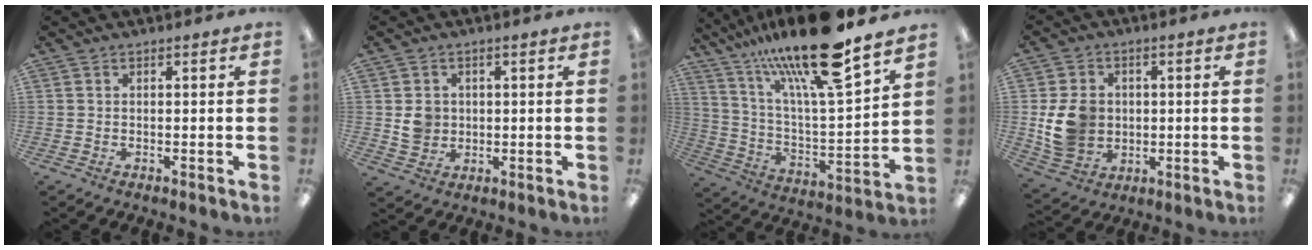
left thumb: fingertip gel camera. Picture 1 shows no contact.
{"total": 4.7, "force": [0.6, 4.4, 1.5], "torque": [-0.013, 0.000, 0.008]}
{"total": 22.8, "force": [17.5, 4.2, 13.9], "torque": [-0.245, -0.106, 0.286]}
{"total": 10.0, "force": [0.3, 8.6, 5.1], "torque": [-0.099, 0.013, 0.014]}